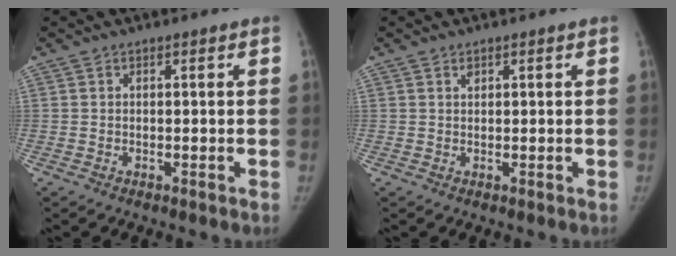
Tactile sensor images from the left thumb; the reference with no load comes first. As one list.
[{"total": 0.6, "force": [0.4, 0.4, 0.2], "torque": [0.008, -0.008, 0.006]}]